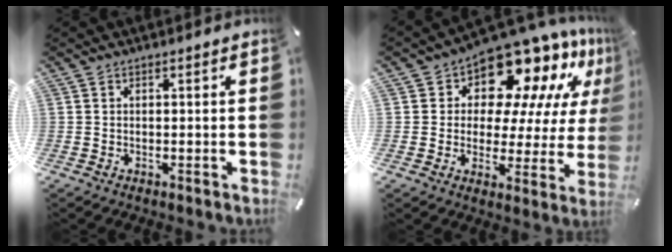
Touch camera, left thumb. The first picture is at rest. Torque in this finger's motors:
{"motor_torque": [2.50, 2.51, 0.38, -0.25, 0.10]}